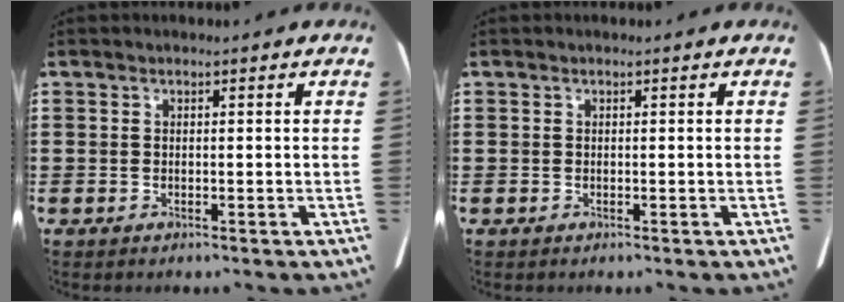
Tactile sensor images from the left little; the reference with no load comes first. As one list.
[{"total": 0.0}]